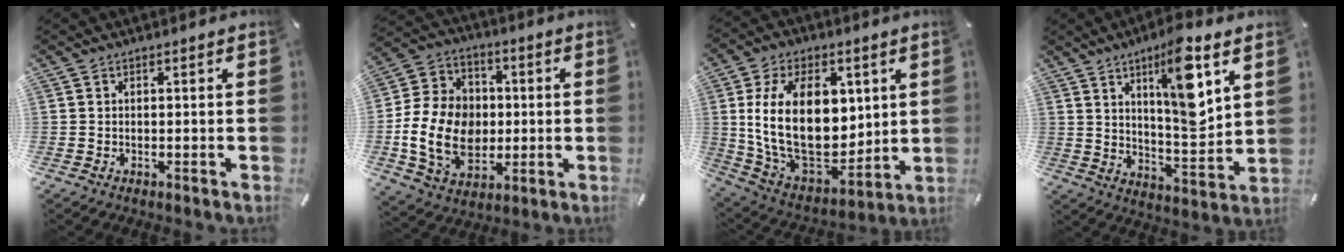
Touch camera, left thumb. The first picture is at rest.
{"total": 17.1, "force": [-2.0, 13.5, 10.2], "torque": [-0.225, 0.014, -0.032]}
{"total": 24.0, "force": [4.1, 15.4, 18.0], "torque": [-0.345, -0.031, 0.079]}
{"total": 14.6, "force": [7.2, 4.2, 12.0], "torque": [-0.176, -0.040, 0.113]}